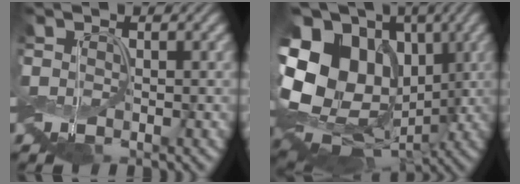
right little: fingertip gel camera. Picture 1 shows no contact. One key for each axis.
{"total": 15.4, "fx": 0.7, "fy": 11.8, "fz": 9.9, "tx": -0.183, "ty": 0.009, "tz": 0.021}